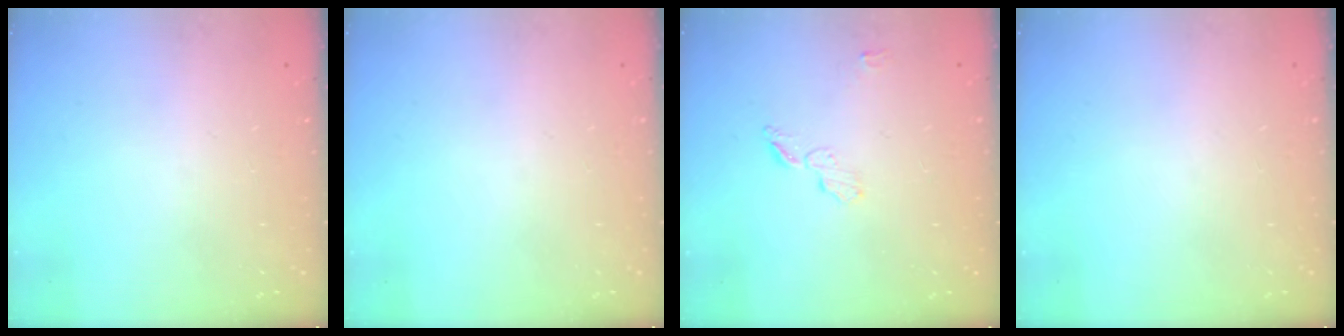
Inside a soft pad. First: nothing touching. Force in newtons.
{"total": 0.0}
{"total": 5.3, "press": 5.3, "slide": 0.3}
{"total": 0.0}